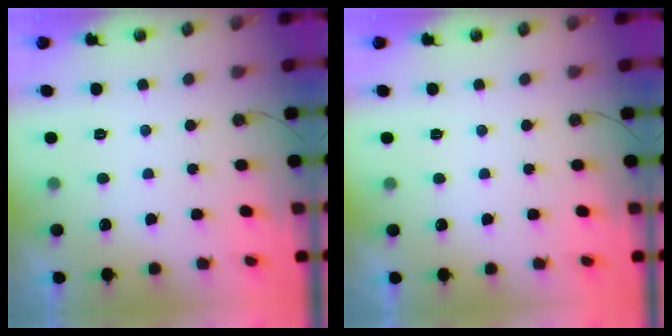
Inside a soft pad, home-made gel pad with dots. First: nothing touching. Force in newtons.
{"total": 0.0}